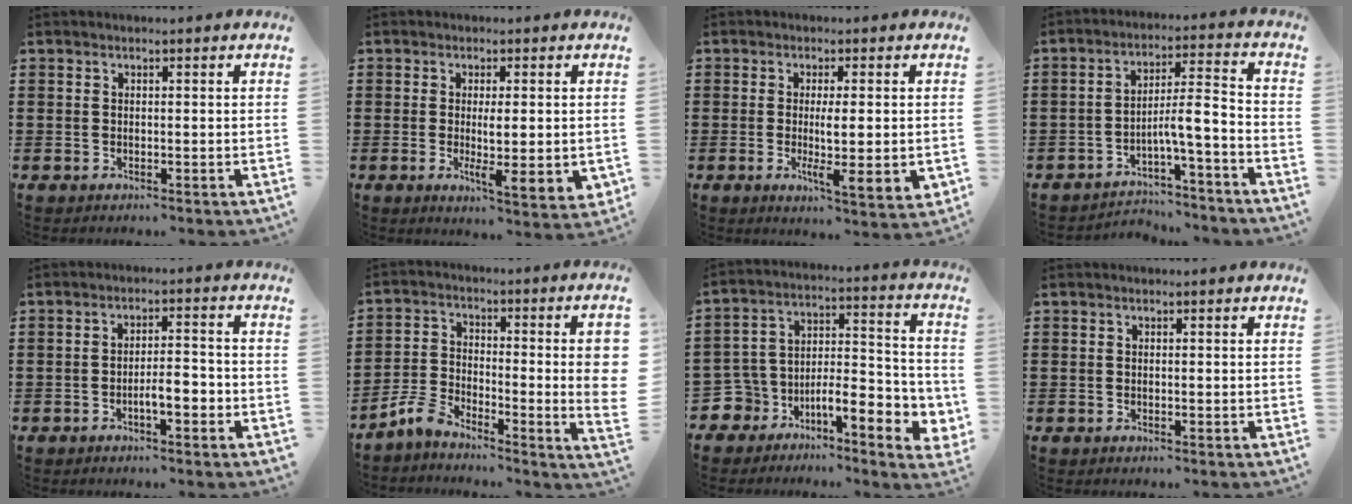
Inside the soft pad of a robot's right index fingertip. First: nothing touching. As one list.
[{"total": 4.7, "force": [0.0, 0.9, 4.6], "torque": [-0.077, -0.007, -0.002]}, {"total": 5.4, "force": [-0.1, 0.7, 5.3], "torque": [-0.096, -0.014, -0.007]}, {"total": 6.2, "force": [-3.3, 1.3, 5.1], "torque": [-0.094, -0.012, -0.068]}, {"total": 4.1, "force": [-1.9, 0.9, 3.5], "torque": [-0.060, 0.005, -0.034]}, {"total": 8.5, "force": [-3.3, 2.5, 7.4], "torque": [-0.140, 0.008, -0.063]}, {"total": 7.7, "force": [-4.8, 4.4, 4.2], "torque": [-0.085, -0.004, -0.088]}, {"total": 0.0}]